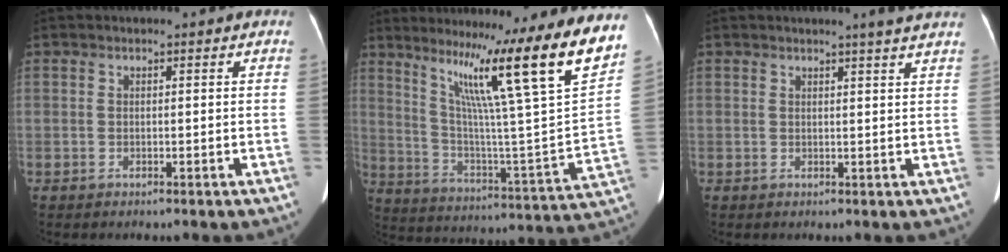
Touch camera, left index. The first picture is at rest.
{"total": 24.4, "force": [16.4, -2.4, 17.8], "torque": [-0.272, -0.069, 0.232]}
{"total": 4.1, "force": [3.5, -0.8, 2.1], "torque": [-0.027, -0.018, 0.025]}